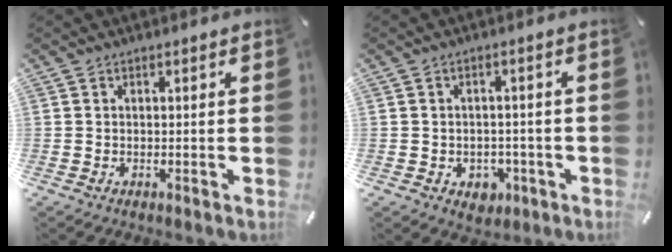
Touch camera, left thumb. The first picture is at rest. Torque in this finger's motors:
{"motor_torque": [-0.02, 0.03, 0.10, -0.05, 0.01]}